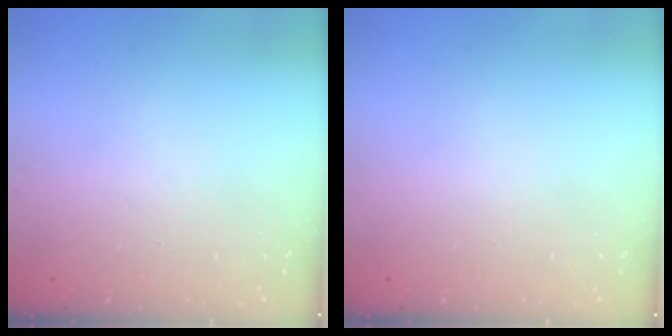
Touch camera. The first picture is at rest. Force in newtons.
{"total": 0.0}